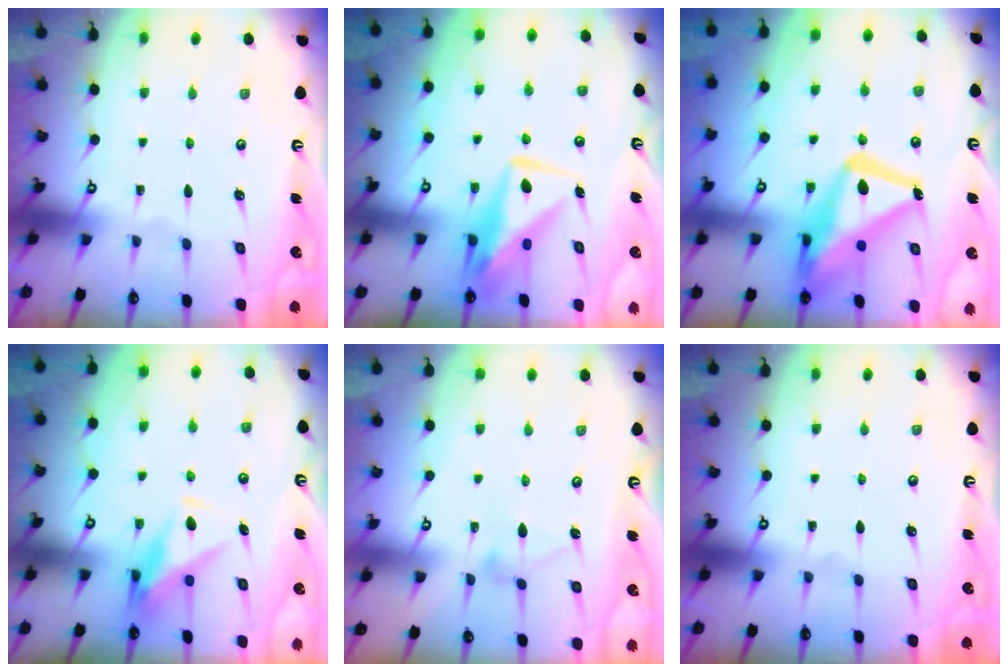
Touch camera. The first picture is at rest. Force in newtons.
{"total": 11.0, "press": 11.0, "slide": 0.9}
{"total": 19.8, "press": 19.8, "slide": 1.8}
{"total": 10.0, "press": 10.0, "slide": 1.0}
{"total": 7.2, "press": 7.2, "slide": 0.4}
{"total": 0.0}